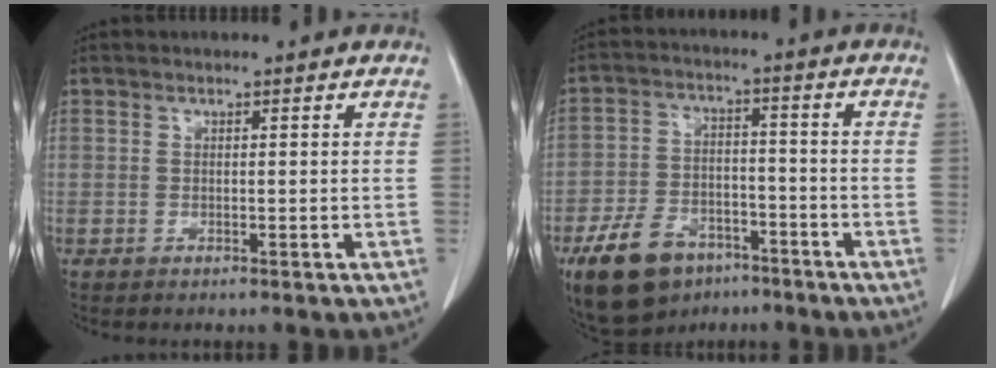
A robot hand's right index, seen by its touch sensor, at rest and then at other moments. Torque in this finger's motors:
{"motor_torque": [-0.12, -0.21, -0.33, -0.14]}